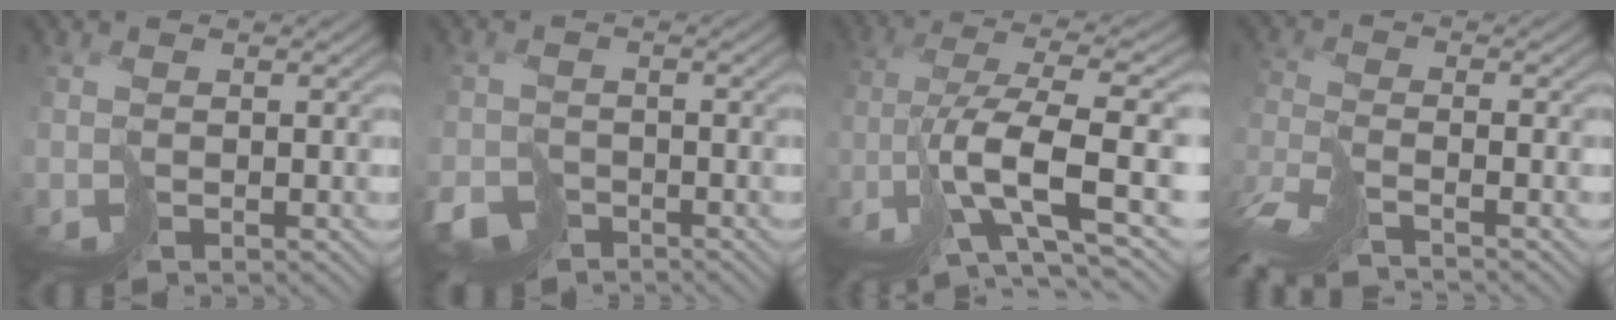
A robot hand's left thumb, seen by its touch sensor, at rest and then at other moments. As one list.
[{"total": 3.8, "force": [-3.2, 1.8, 0.4], "torque": [0.002, -0.016, -0.054]}, {"total": 11.8, "force": [-4.3, 2.8, 10.6], "torque": [-0.213, -0.008, -0.067]}, {"total": 6.5, "force": [-6.0, 0.1, 2.4], "torque": [-0.051, -0.005, -0.121]}]